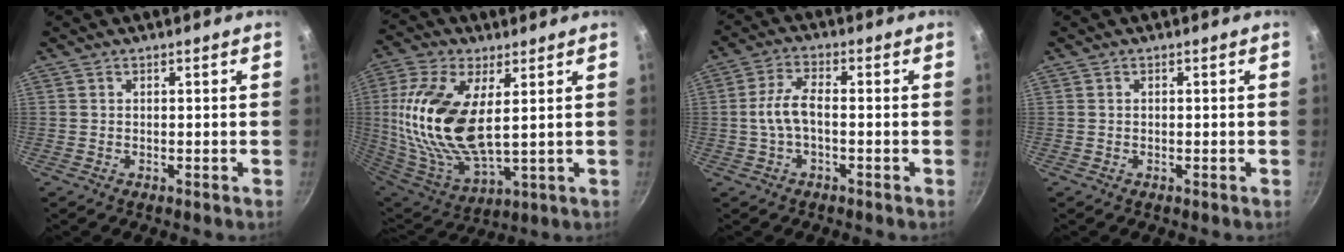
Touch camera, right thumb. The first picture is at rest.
{"total": 20.4, "force": [3.5, 9.7, 17.6], "torque": [-0.364, -0.020, 0.072]}
{"total": 5.8, "force": [-1.0, 2.6, 5.1], "torque": [-0.109, 0.024, -0.024]}
{"total": 0.0}